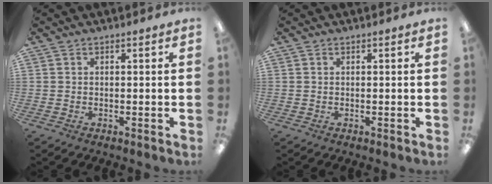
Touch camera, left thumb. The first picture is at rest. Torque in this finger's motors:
{"motor_torque": [0.00, 0.00, 0.00, -0.04, 0.00]}